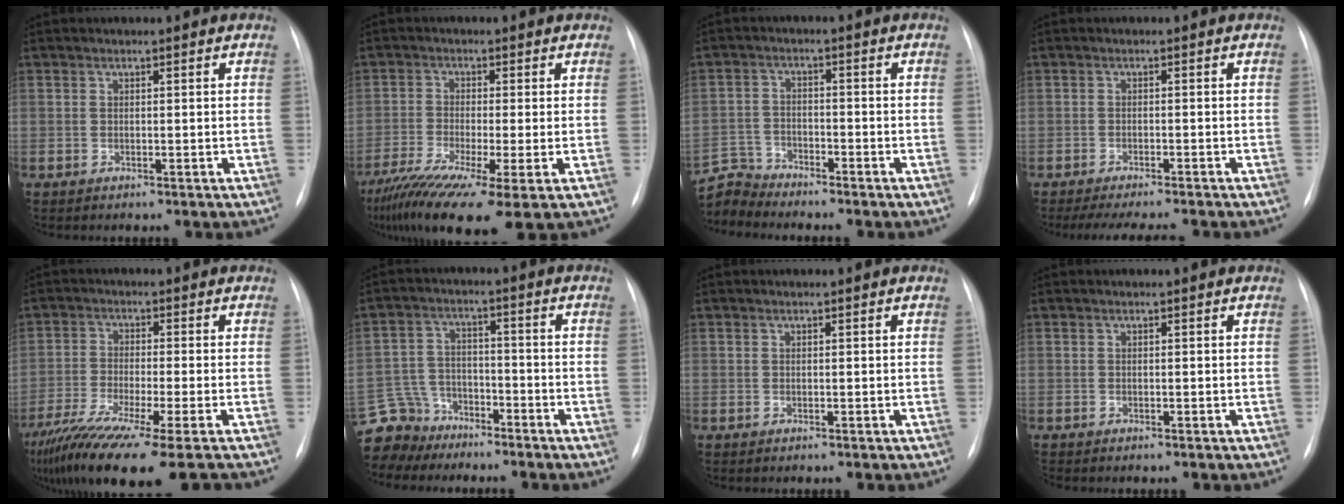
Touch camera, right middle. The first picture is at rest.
{"total": 13.0, "force": [-8.0, 1.2, 10.3], "torque": [-0.185, -0.032, -0.135]}
{"total": 5.4, "force": [-5.3, 0.3, -1.2], "torque": [0.022, 0.001, -0.104]}
{"total": 9.1, "force": [-8.0, 0.9, 4.2], "torque": [-0.056, -0.010, -0.111]}
{"total": 15.5, "force": [-12.0, -0.9, 9.8], "torque": [-0.168, -0.049, -0.201]}
{"total": 8.3, "force": [-7.2, 4.1, -0.5], "torque": [0.001, 0.015, -0.138]}
{"total": 0.0}
{"total": 0.0}